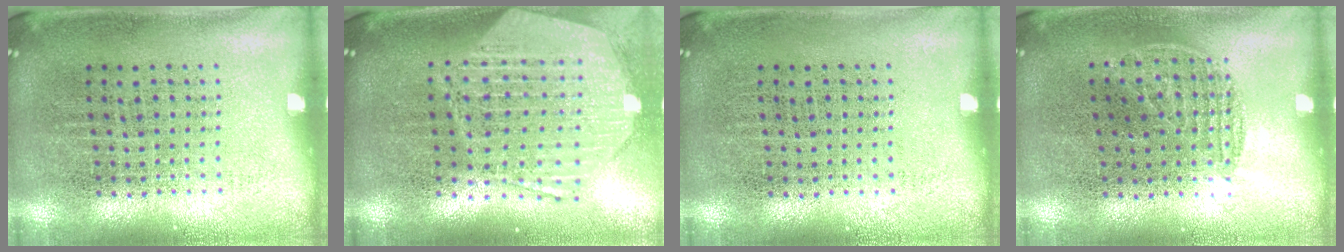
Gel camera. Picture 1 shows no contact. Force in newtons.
{"total": 2.9, "press": 2.3, "slide": 1.8}
{"total": 0.0}
{"total": 0.8, "press": 0.6, "slide": 0.5}